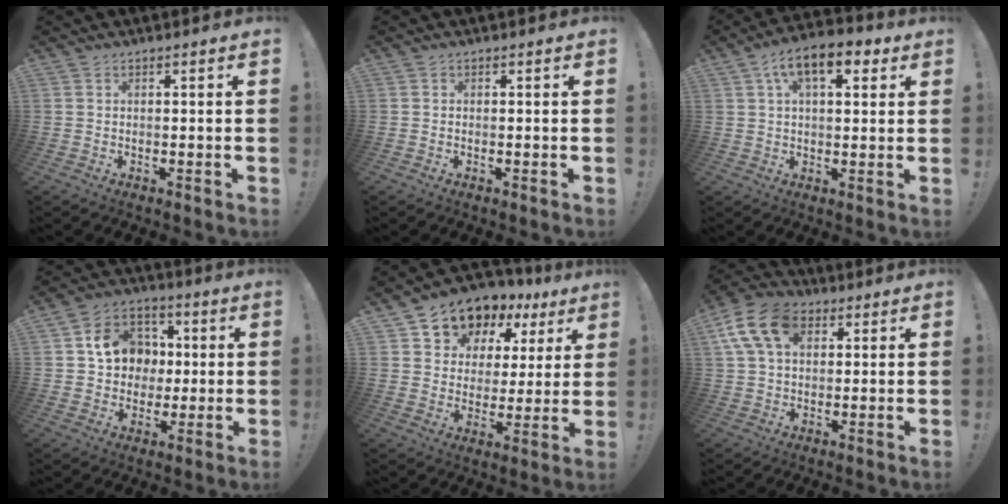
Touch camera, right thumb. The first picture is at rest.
{"total": 0.0}
{"total": 11.0, "force": [4.6, 5.3, 8.5], "torque": [-0.120, -0.007, 0.076]}
{"total": 13.7, "force": [1.9, 12.1, 6.2], "torque": [-0.081, 0.011, 0.046]}
{"total": 11.8, "force": [9.3, 6.7, 3.1], "torque": [-0.063, -0.078, 0.171]}
{"total": 14.0, "force": [5.2, 9.4, 9.0], "torque": [-0.172, -0.008, 0.103]}